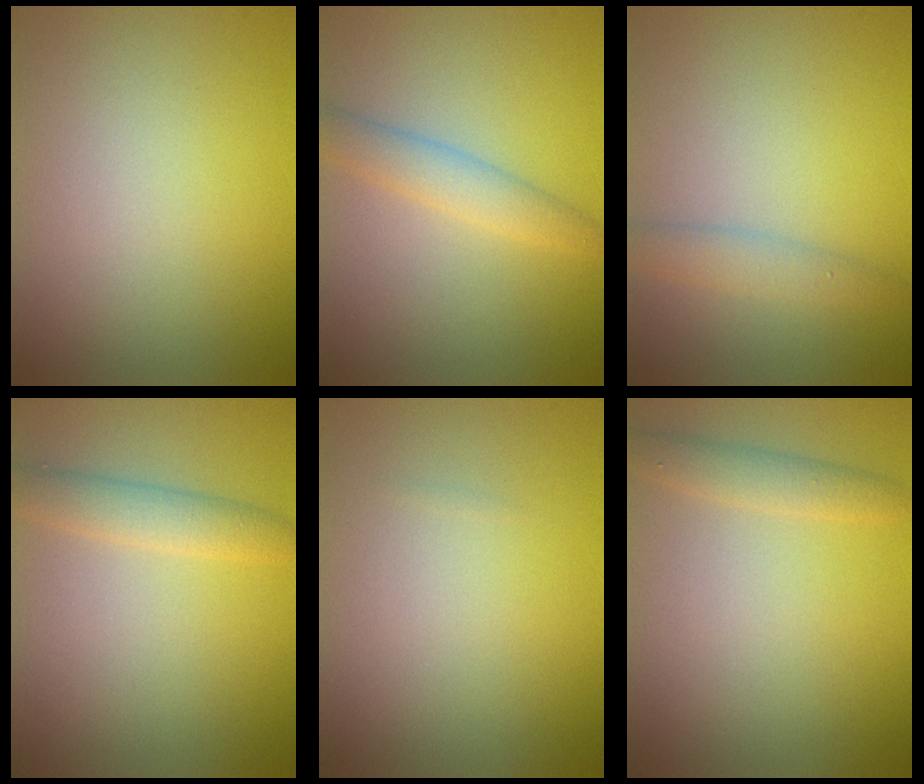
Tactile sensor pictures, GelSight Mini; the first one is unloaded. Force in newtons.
{"total": 2.6, "press": 2.6, "slide": 0.1}
{"total": 1.9, "press": 1.9, "slide": 0.1}
{"total": 2.4, "press": 2.4, "slide": 0.1}
{"total": 0.0}
{"total": 1.8, "press": 1.8, "slide": 0.1}